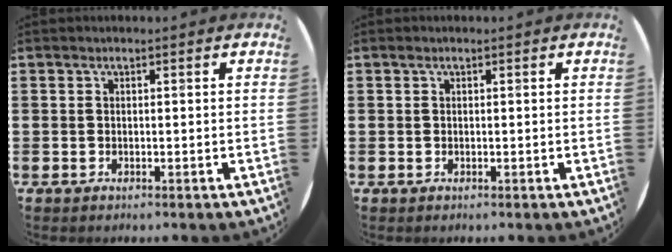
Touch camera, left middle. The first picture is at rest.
{"total": 0.0}